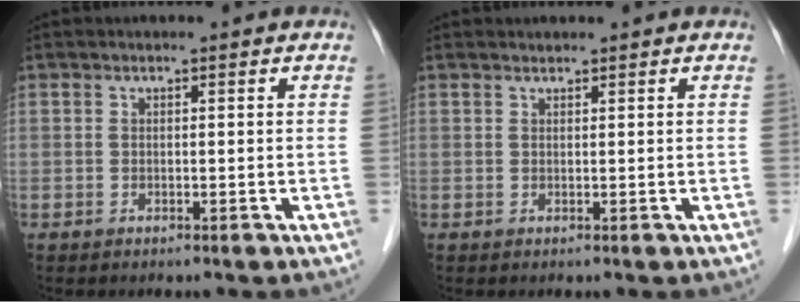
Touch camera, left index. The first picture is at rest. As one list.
[{"total": 0.5, "force": [0.5, 0.0, 0.0], "torque": [-0.008, 0.003, 0.012]}]